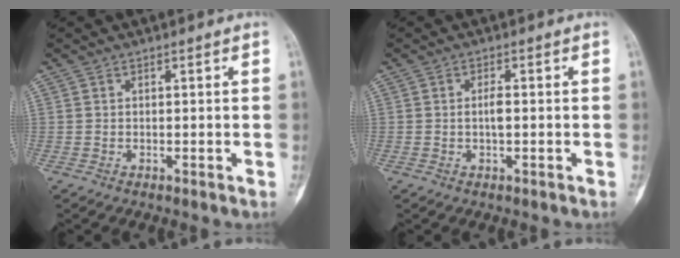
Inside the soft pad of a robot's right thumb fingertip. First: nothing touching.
{"total": 2.0, "force": [-0.2, 0.6, 1.9], "torque": [-0.034, 0.003, -0.005]}